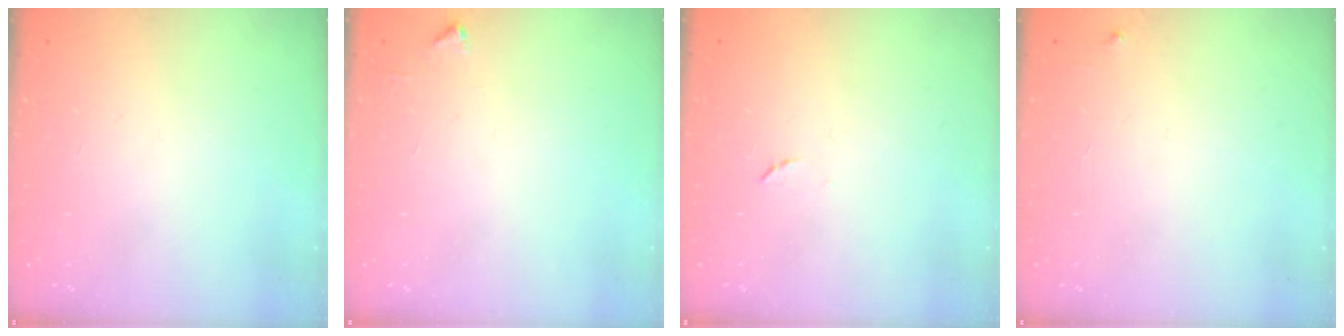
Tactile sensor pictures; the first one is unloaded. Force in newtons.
{"total": 2.1, "press": 2.1, "slide": 0.3}
{"total": 4.5, "press": 4.5, "slide": 0.5}
{"total": 3.5, "press": 3.4, "slide": 0.4}